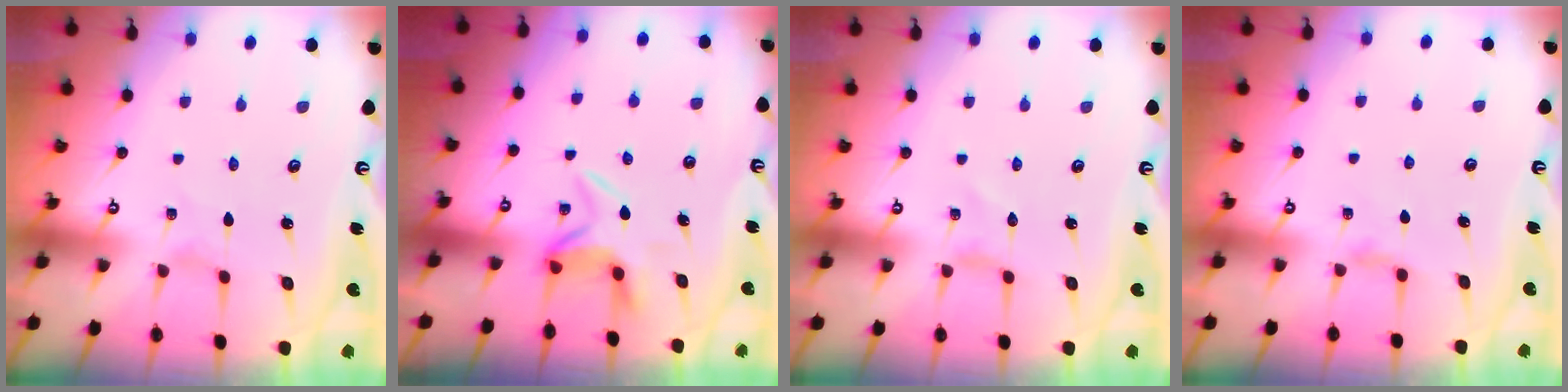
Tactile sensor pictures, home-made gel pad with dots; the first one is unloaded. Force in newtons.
{"total": 5.3, "press": 5.2, "slide": 1.1}
{"total": 0.0}
{"total": 2.4, "press": 2.3, "slide": 0.4}